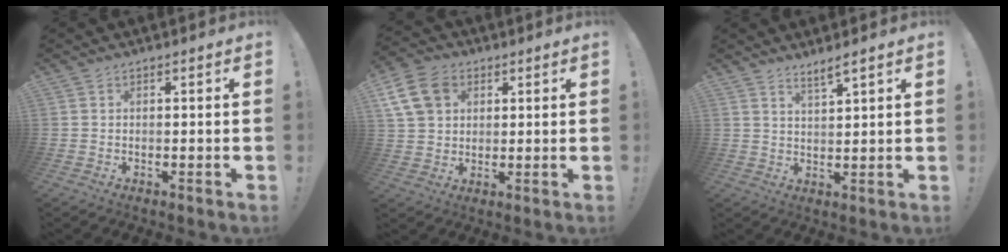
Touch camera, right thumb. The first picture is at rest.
{"total": 12.8, "force": [5.0, 9.7, 6.7], "torque": [-0.120, -0.015, 0.101]}
{"total": 4.0, "force": [3.4, 0.1, 2.2], "torque": [-0.032, -0.022, 0.056]}